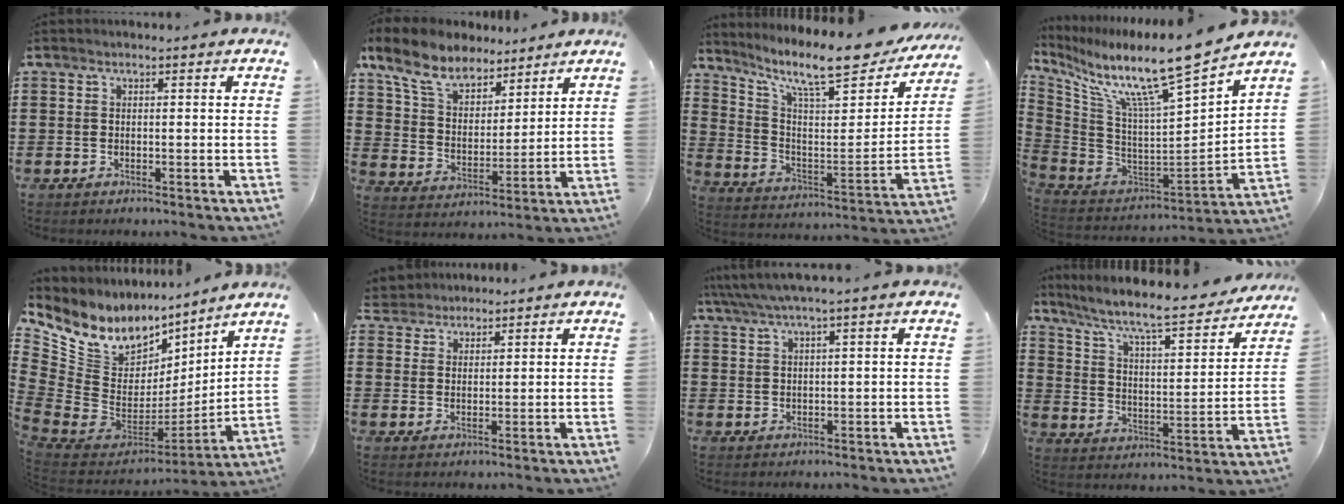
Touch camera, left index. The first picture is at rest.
{"total": 9.2, "force": [7.5, 3.6, 3.9], "torque": [-0.110, -0.026, 0.137]}
{"total": 11.8, "force": [9.2, 2.3, 7.0], "torque": [-0.141, -0.067, 0.149]}
{"total": 12.2, "force": [9.7, 0.1, 7.4], "torque": [-0.156, -0.080, 0.152]}
{"total": 9.8, "force": [6.1, 7.0, 3.3], "torque": [-0.105, -0.054, 0.112]}
{"total": 2.8, "force": [2.5, 1.0, -0.6], "torque": [-0.001, -0.001, 0.049]}
{"total": 2.9, "force": [2.0, -0.2, 2.1], "torque": [-0.045, -0.001, 0.035]}
{"total": 8.4, "force": [7.0, 0.7, 4.6], "torque": [-0.116, -0.045, 0.110]}